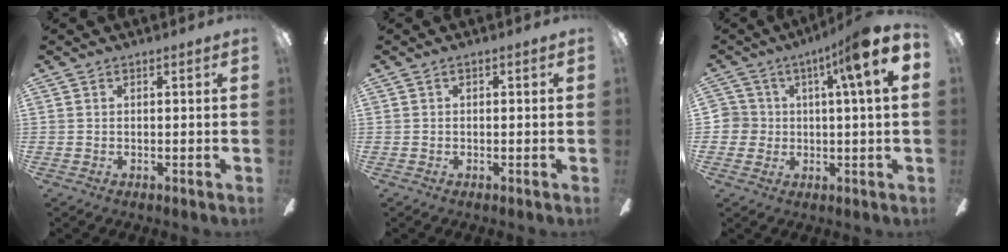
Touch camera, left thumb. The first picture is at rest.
{"total": 0.6, "force": [-0.2, 0.5, 0.3], "torque": [-0.005, 0.003, -0.004]}
{"total": 9.5, "force": [3.7, 4.2, 7.7], "torque": [-0.121, -0.007, 0.059]}